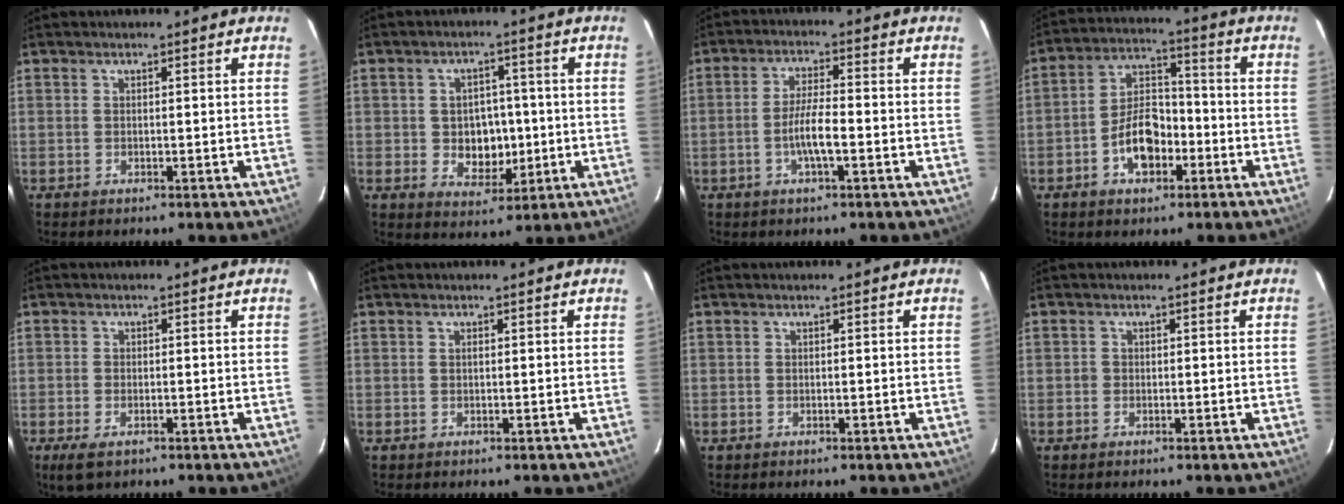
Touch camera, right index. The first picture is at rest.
{"total": 6.9, "force": [-0.7, 5.8, 3.8], "torque": [-0.074, 0.008, 0.003]}
{"total": 5.5, "force": [-1.9, 0.8, 5.0], "torque": [-0.100, 0.002, -0.037]}
{"total": 9.8, "force": [-4.1, 5.8, 6.7], "torque": [-0.126, 0.026, -0.062]}
{"total": 3.9, "force": [-2.3, 1.8, 2.6], "torque": [-0.059, -0.012, -0.043]}
{"total": 0.0}
{"total": 0.0}
{"total": 0.8, "force": [-0.3, 0.7, 0.0], "torque": [0.001, 0.001, -0.004]}